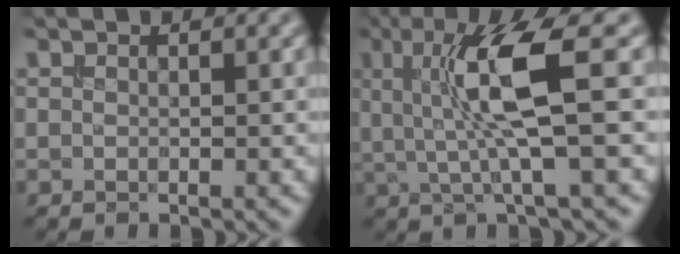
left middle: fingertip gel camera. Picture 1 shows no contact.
{"total": 7.1, "force": [1.2, 1.2, 6.9], "torque": [-0.135, -0.005, 0.025]}